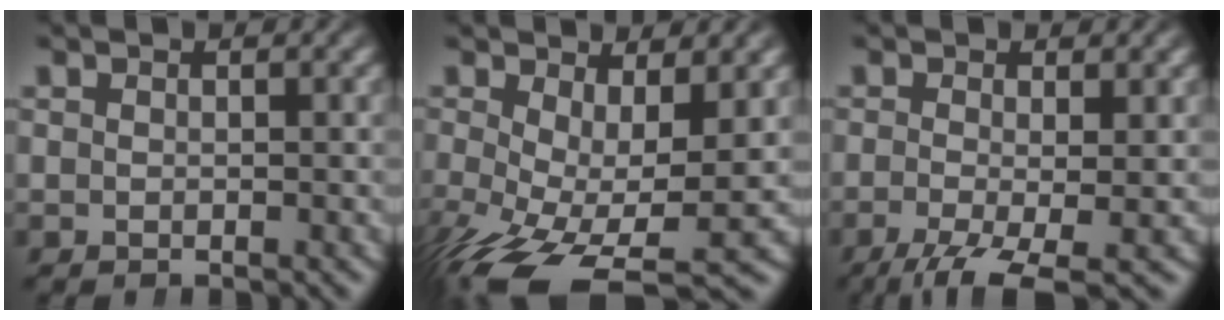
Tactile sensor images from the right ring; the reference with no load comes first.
{"total": 7.8, "force": [-4.6, 3.6, 5.2], "torque": [-0.116, -0.067, -0.039]}
{"total": 5.2, "force": [-3.0, 2.1, 3.6], "torque": [-0.076, -0.038, -0.032]}